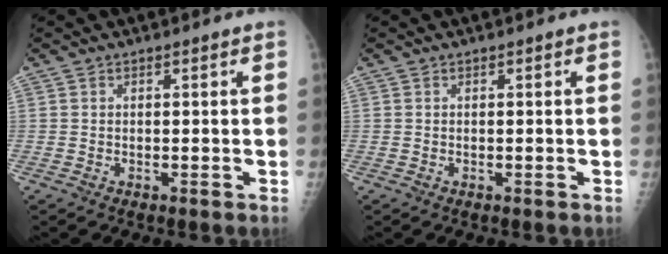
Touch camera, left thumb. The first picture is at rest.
{"total": 0.0}